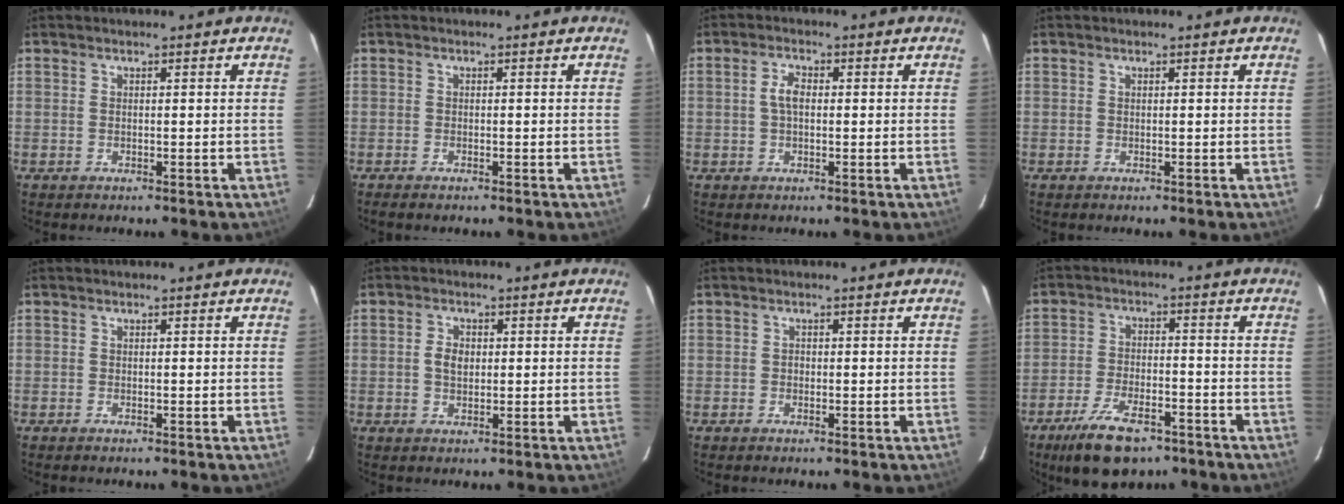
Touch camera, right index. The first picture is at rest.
{"total": 1.0, "force": [-0.9, 0.1, 0.5], "torque": [-0.014, -0.003, -0.018]}
{"total": 3.0, "force": [0.1, 1.4, 2.6], "torque": [-0.053, 0.008, 0.003]}
{"total": 0.0}
{"total": 0.0}
{"total": 3.1, "force": [0.2, 2.1, 2.2], "torque": [-0.041, 0.006, 0.004]}
{"total": 0.6, "force": [-0.2, 0.6, 0.1], "torque": [-0.001, 0.001, -0.005]}
{"total": 12.0, "force": [-8.2, 4.9, 7.2], "torque": [-0.162, -0.014, -0.139]}